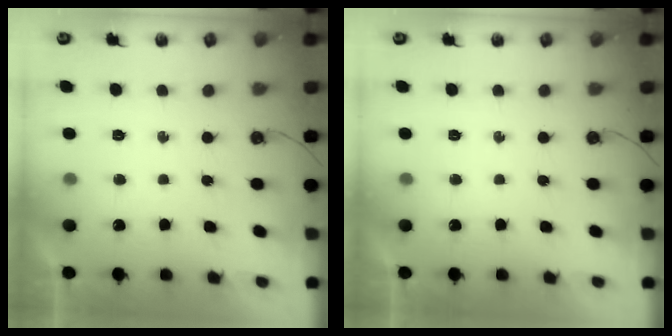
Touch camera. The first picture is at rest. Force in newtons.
{"total": 0.0}